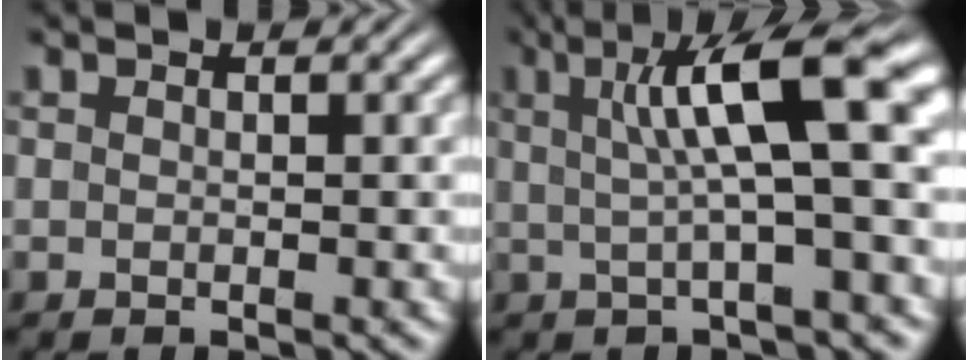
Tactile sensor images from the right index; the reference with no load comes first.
{"total": 8.5, "force": [2.1, 1.8, 8.0], "torque": [-0.109, 0.028, 0.024]}